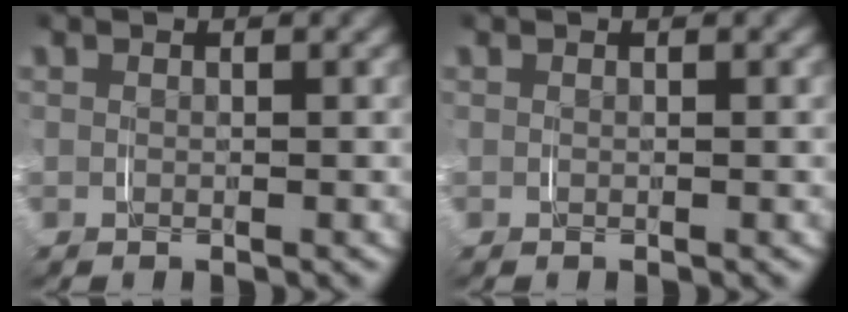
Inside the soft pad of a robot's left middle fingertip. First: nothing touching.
{"total": 0.0}